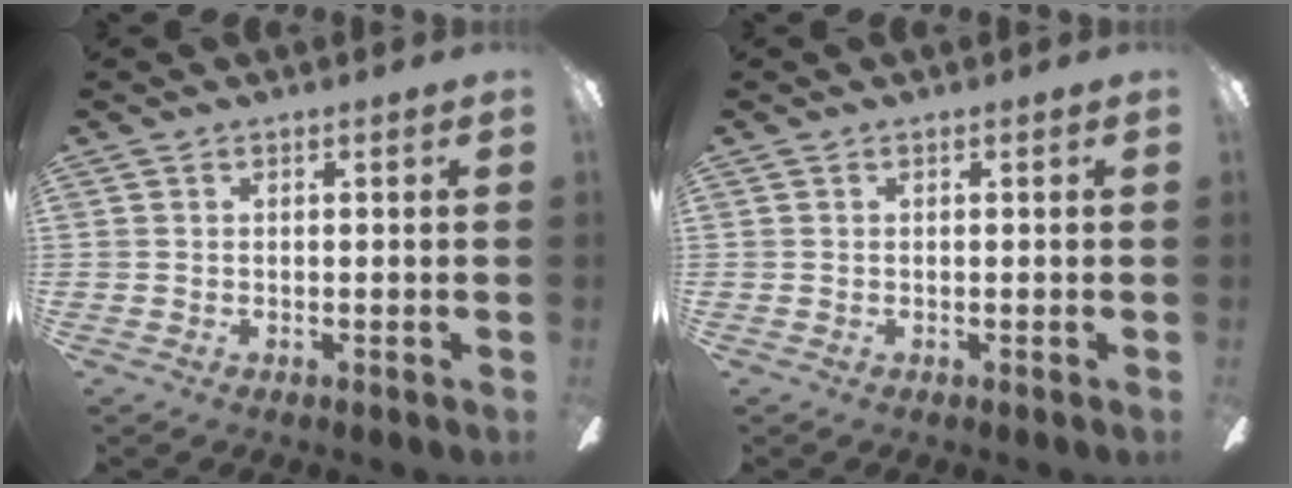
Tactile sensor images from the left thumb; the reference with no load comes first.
{"total": 0.0}